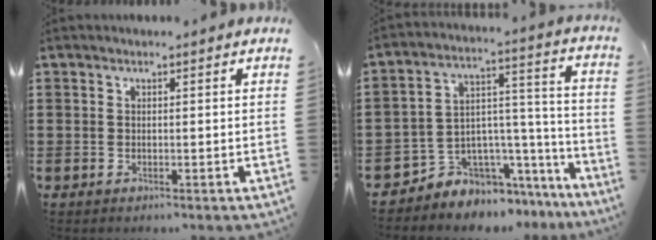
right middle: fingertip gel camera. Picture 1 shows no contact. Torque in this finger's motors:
{"motor_torque": [1.26, -0.88, 0.15, 0.04]}